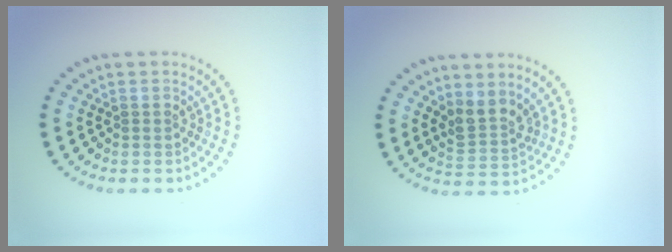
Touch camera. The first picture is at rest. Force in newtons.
{"total": 2.7, "press": 2.0, "slide": 1.7}